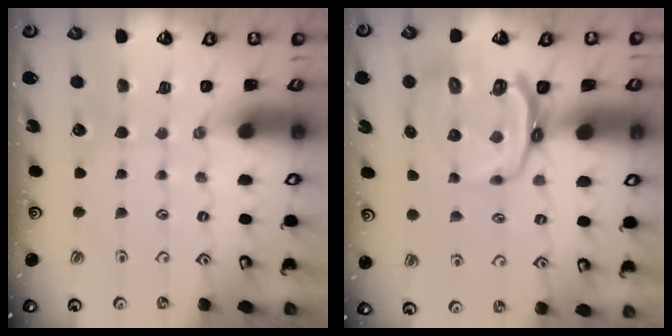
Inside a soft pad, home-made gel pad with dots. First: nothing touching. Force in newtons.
{"total": 10.8, "press": 10.3, "slide": 3.0}